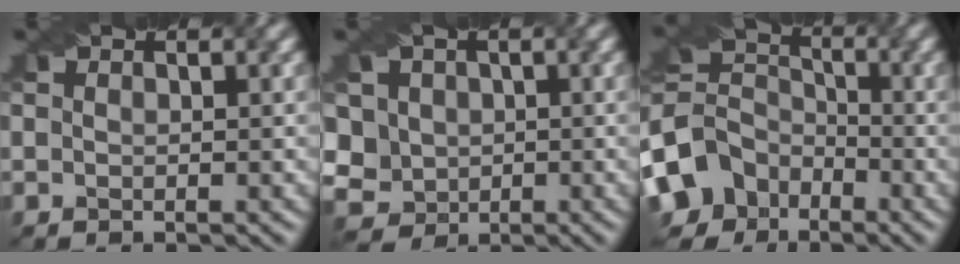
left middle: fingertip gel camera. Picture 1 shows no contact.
{"total": 7.1, "force": [1.3, 5.9, 3.7], "torque": [-0.069, 0.019, -0.006]}
{"total": 7.9, "force": [-4.6, 5.8, 2.9], "torque": [-0.072, 0.008, -0.096]}